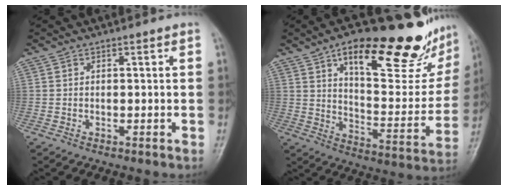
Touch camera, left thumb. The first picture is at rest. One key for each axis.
{"total": 26.6, "fx": 16.8, "fy": 9.1, "fz": 18.5, "tx": -0.208, "ty": -0.062, "tz": 0.249}